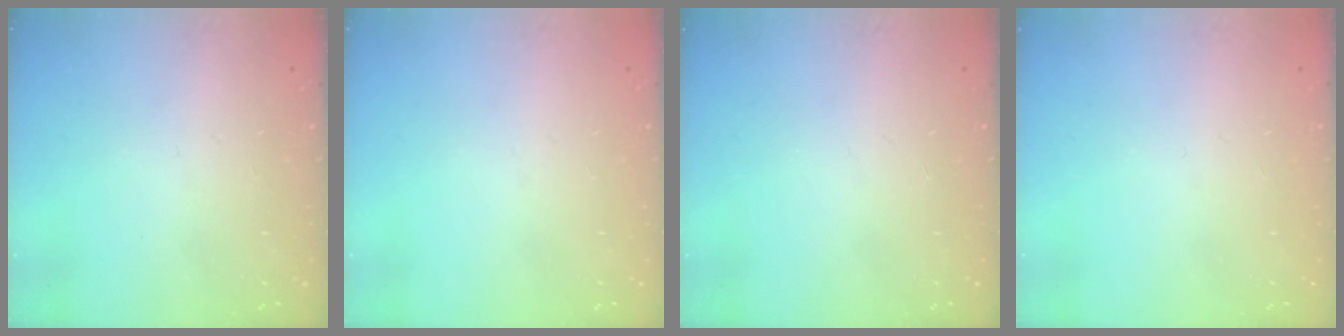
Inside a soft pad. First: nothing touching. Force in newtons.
{"total": 0.0}
{"total": 0.0}
{"total": 0.0}